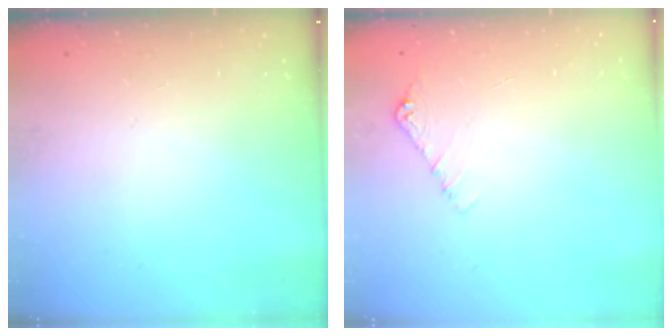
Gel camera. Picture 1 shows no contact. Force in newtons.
{"total": 4.3, "press": 4.3, "slide": 0.5}